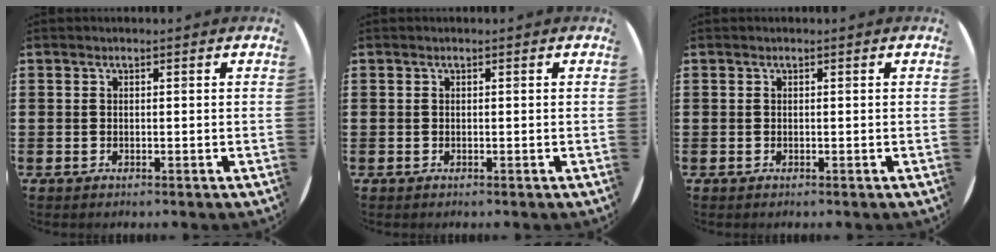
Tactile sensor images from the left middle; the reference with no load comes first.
{"total": 0.0}
{"total": 0.0}